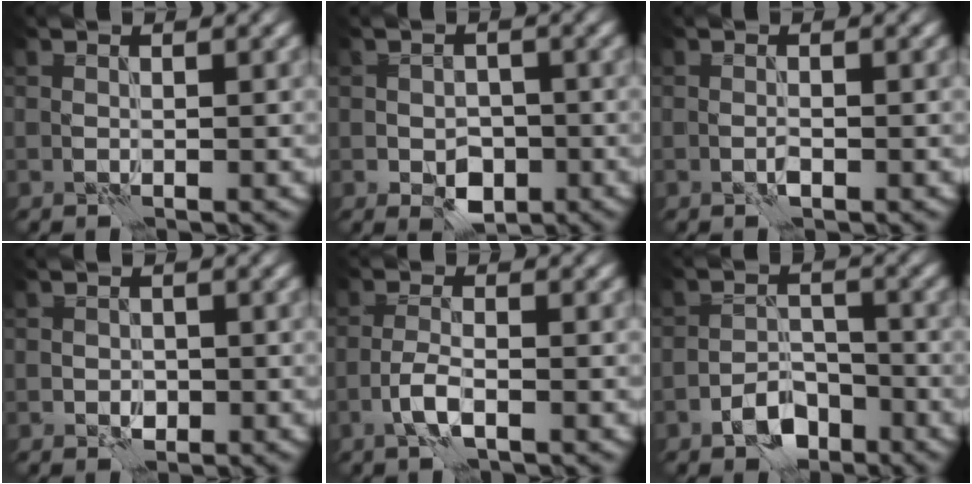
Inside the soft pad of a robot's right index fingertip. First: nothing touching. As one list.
[{"total": 3.3, "force": [-1.2, 2.3, 2.1], "torque": [-0.028, -0.005, -0.022]}, {"total": 0.8, "force": [-0.4, 0.2, 0.6], "torque": [-0.014, 0.001, -0.009]}, {"total": 1.4, "force": [-0.4, 1.2, 0.7], "torque": [-0.009, -0.002, -0.009]}, {"total": 2.4, "force": [-1.2, 0.6, 2.0], "torque": [-0.045, 0.004, -0.029]}, {"total": 4.0, "force": [-2.6, 2.1, 2.0], "torque": [-0.028, 0.004, -0.052]}]